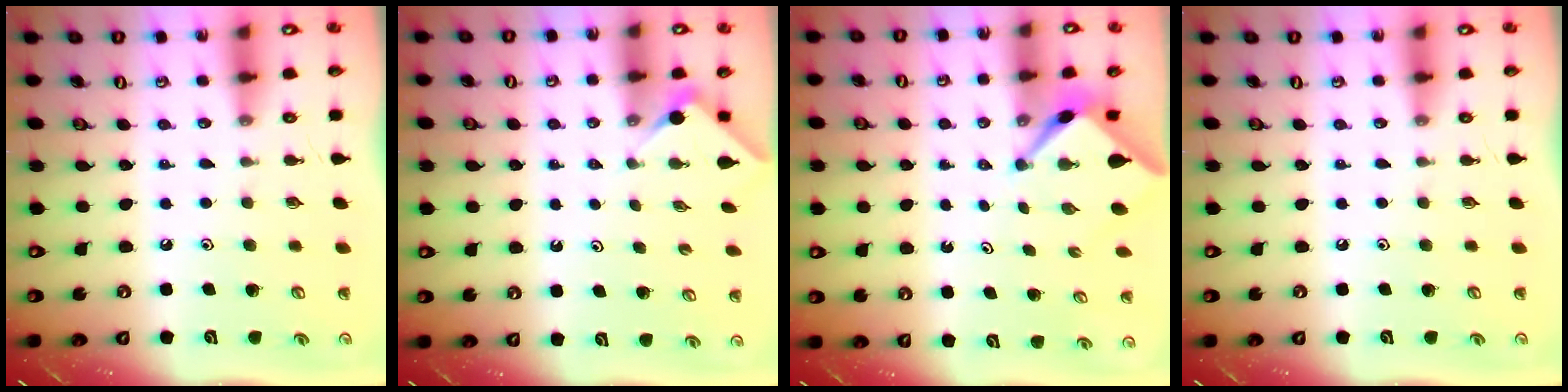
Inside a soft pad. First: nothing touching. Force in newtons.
{"total": 2.7, "press": 2.7, "slide": 0.4}
{"total": 2.8, "press": 2.7, "slide": 0.3}
{"total": 0.0}